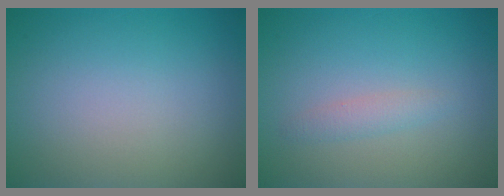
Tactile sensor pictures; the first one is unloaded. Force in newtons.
{"total": 1.2, "press": 1.2, "slide": 0.0}